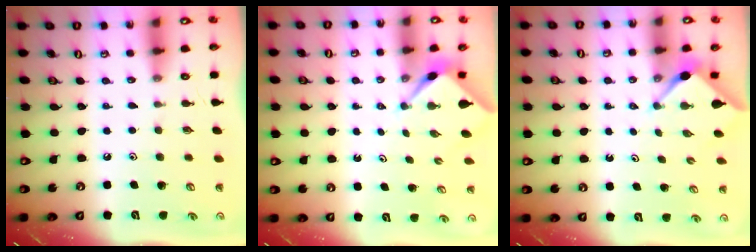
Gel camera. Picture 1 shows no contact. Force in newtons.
{"total": 2.3, "press": 2.3, "slide": 0.3}
{"total": 2.9, "press": 2.9, "slide": 0.3}